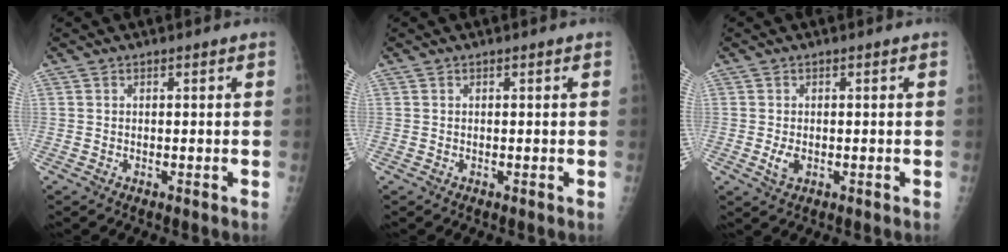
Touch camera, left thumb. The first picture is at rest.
{"total": 0.0}
{"total": 2.3, "force": [-0.4, 1.4, 1.8], "torque": [-0.036, -0.004, -0.005]}